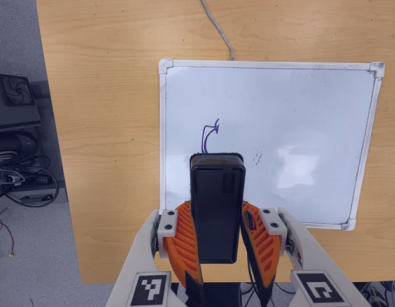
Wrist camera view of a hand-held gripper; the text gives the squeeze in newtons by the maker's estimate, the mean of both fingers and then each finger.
{"total": 6.4, "left": 5.4, "right": 7.4}